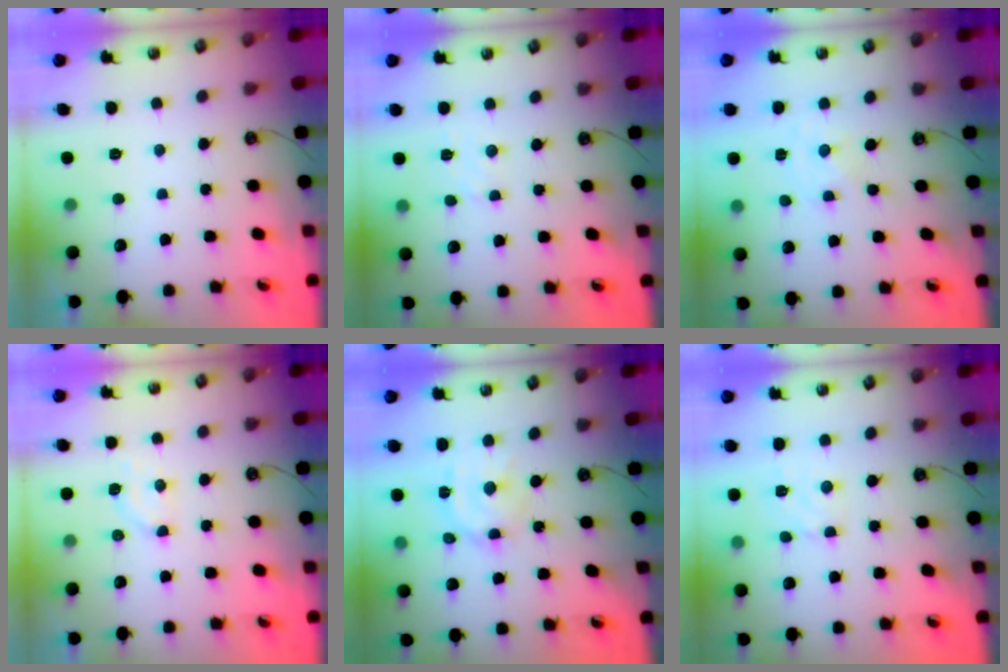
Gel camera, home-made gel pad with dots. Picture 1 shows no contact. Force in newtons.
{"total": 2.8, "press": 2.8, "slide": 0.4}
{"total": 0.0}
{"total": 4.8, "press": 4.7, "slide": 1.0}
{"total": 10.8, "press": 10.8, "slide": 0.8}
{"total": 3.1, "press": 3.0, "slide": 0.4}